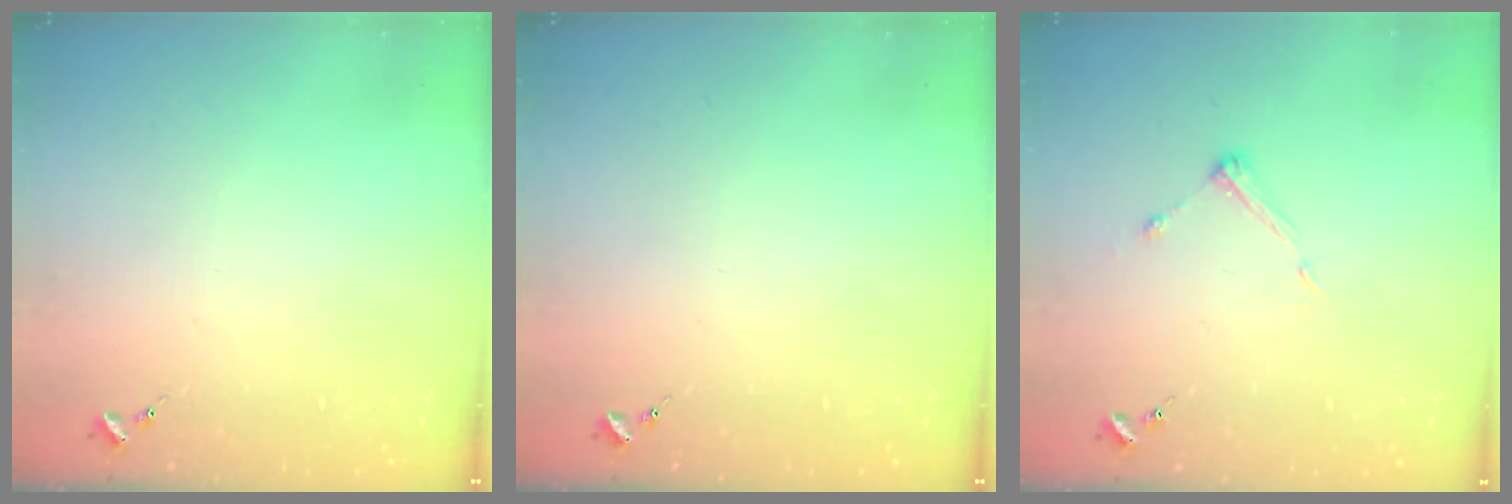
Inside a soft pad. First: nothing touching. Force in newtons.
{"total": 0.0}
{"total": 5.6, "press": 5.5, "slide": 0.7}